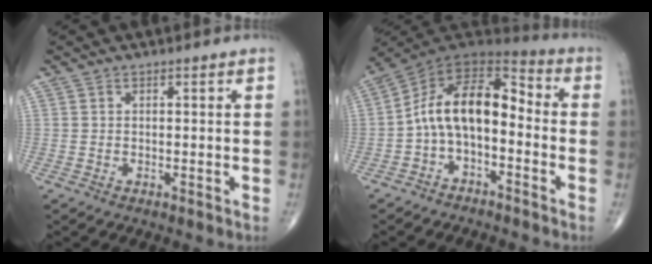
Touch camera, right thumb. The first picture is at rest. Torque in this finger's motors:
{"motor_torque": [0.38, 0.34, 0.34, -0.26, 0.35]}